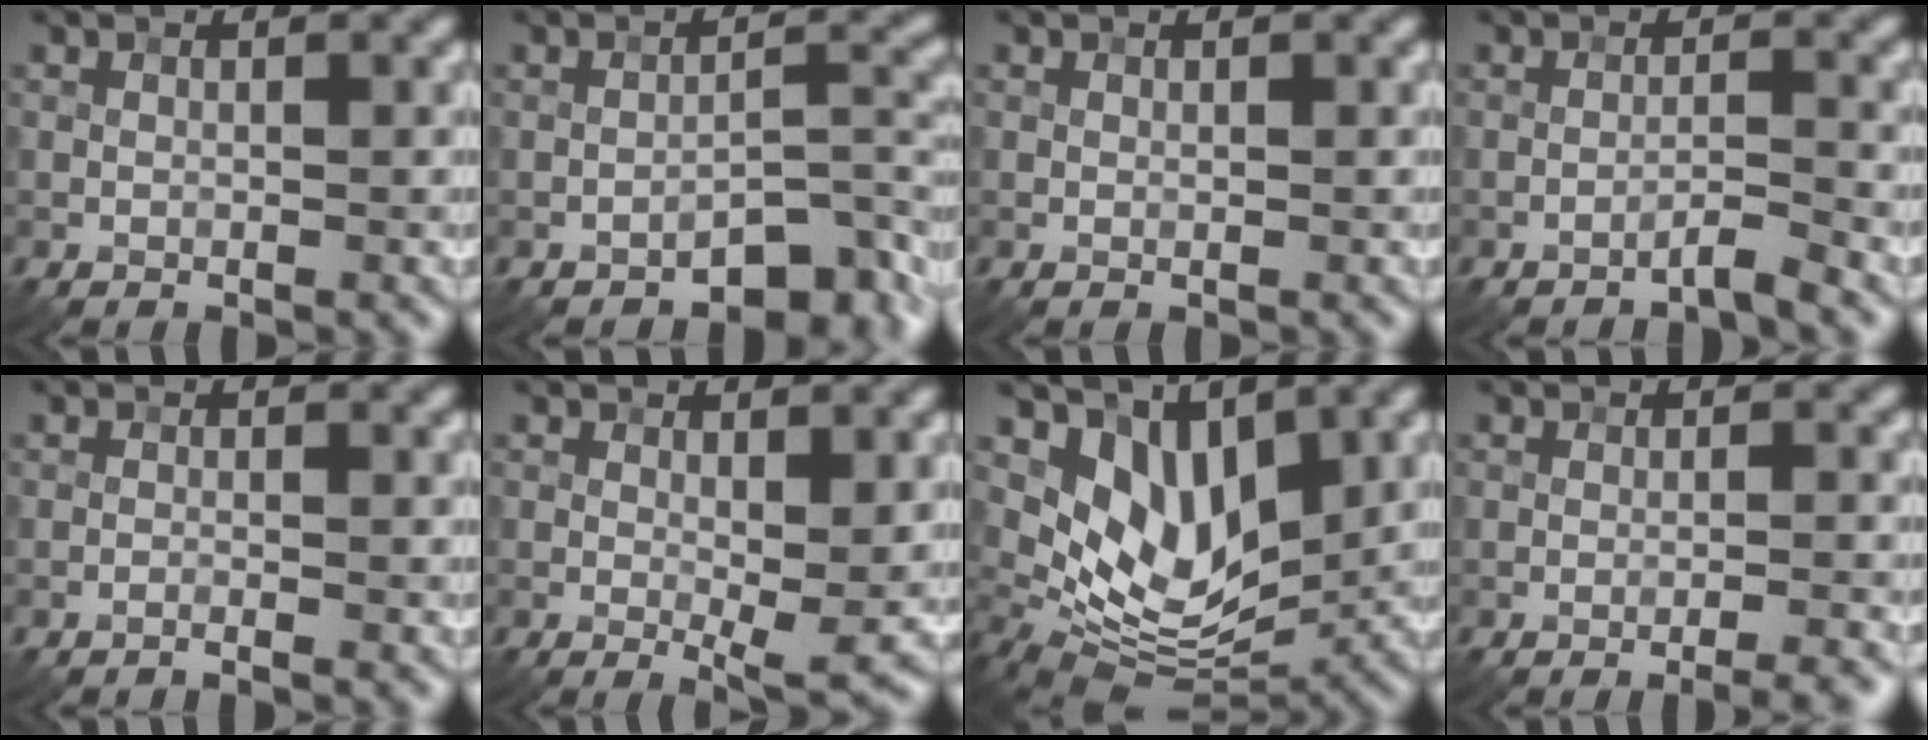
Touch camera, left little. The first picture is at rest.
{"total": 4.7, "force": [-3.3, 1.7, 3.0], "torque": [-0.033, 0.012, -0.048]}
{"total": 0.0}
{"total": 1.6, "force": [-1.5, -0.1, 0.7], "torque": [-0.008, 0.009, -0.033]}
{"total": 1.0, "force": [-0.8, 0.0, 0.5], "torque": [-0.009, 0.005, -0.021]}
{"total": 2.9, "force": [0.1, 0.6, 2.9], "torque": [-0.043, -0.010, 0.001]}
{"total": 7.1, "force": [3.4, 4.2, 4.6], "torque": [-0.082, -0.022, 0.063]}
{"total": 3.5, "force": [-2.6, 0.5, 2.2], "torque": [-0.029, 0.011, -0.042]}